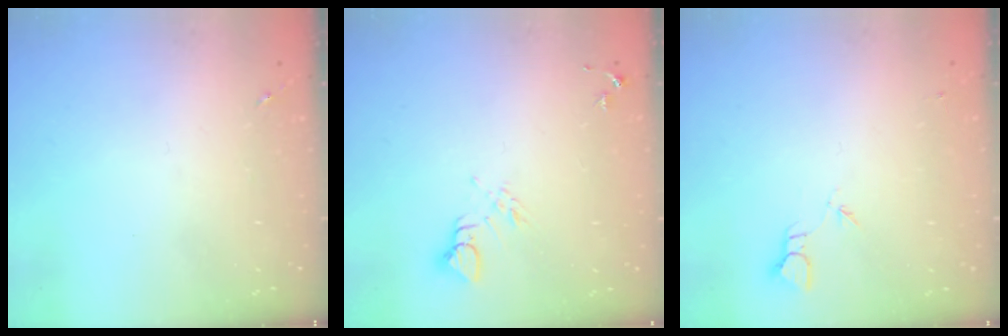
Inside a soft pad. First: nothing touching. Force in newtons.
{"total": 5.0, "press": 4.9, "slide": 0.5}
{"total": 2.4, "press": 2.4, "slide": 0.2}